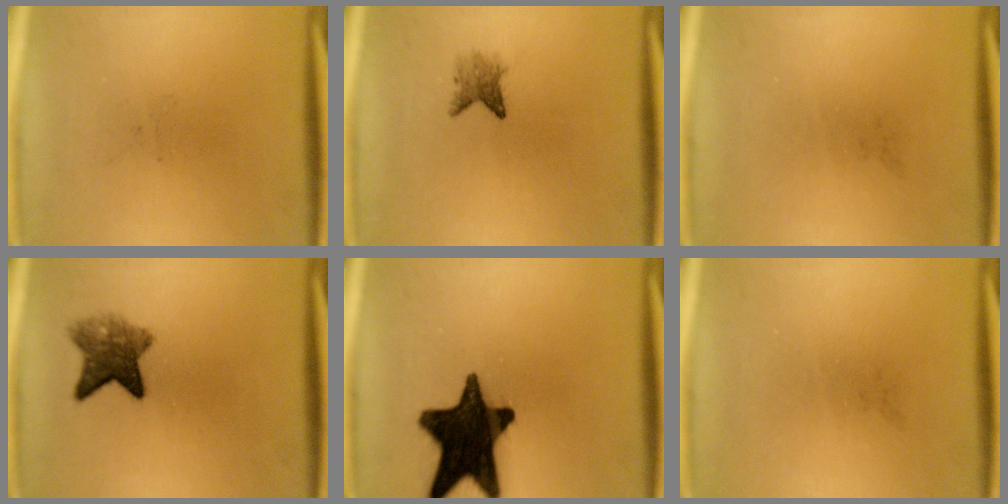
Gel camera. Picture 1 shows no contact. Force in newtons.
{"total": 2.2}
{"total": 0.0}
{"total": 5.9}
{"total": 17.7}
{"total": 0.0}